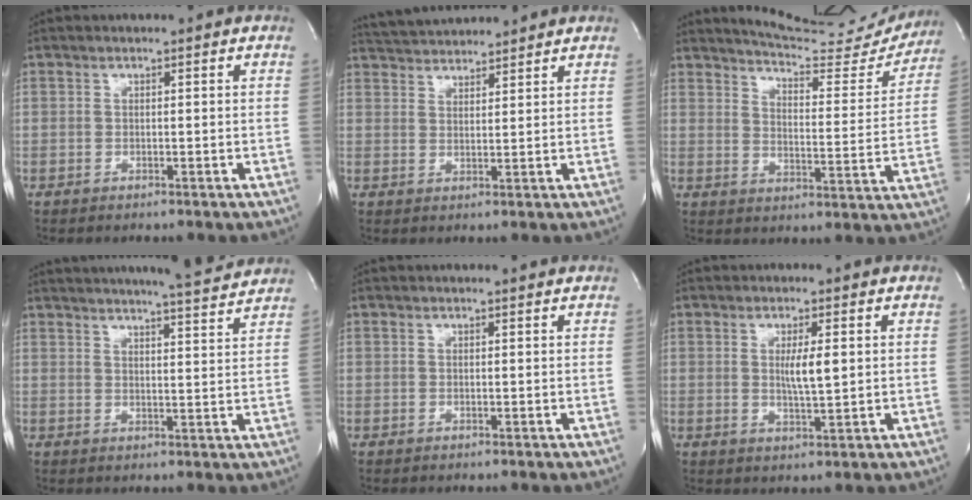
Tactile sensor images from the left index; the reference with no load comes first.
{"total": 8.2, "force": [8.0, 0.6, 1.9], "torque": [-0.043, 0.032, 0.131]}
{"total": 17.1, "force": [16.6, 2.4, 3.6], "torque": [-0.041, -0.061, 0.202]}
{"total": 12.1, "force": [11.2, 0.1, 4.5], "torque": [-0.073, -0.005, 0.140]}
{"total": 0.9, "force": [0.9, -0.2, 0.3], "torque": [-0.016, -0.002, 0.009]}
{"total": 3.7, "force": [0.6, 0.2, 3.7], "torque": [-0.069, -0.008, 0.012]}